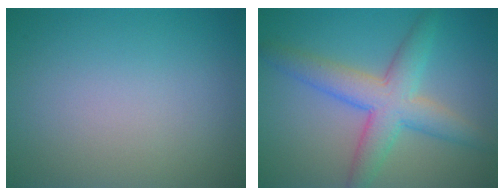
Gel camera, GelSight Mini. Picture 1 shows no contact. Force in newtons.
{"total": 5.8, "press": 5.8, "slide": 0.1}